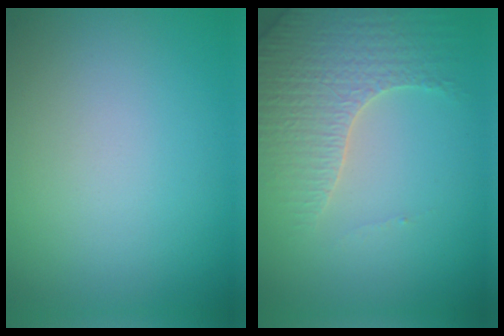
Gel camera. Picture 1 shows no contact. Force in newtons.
{"total": 4.0, "press": 3.9, "slide": 1.1}